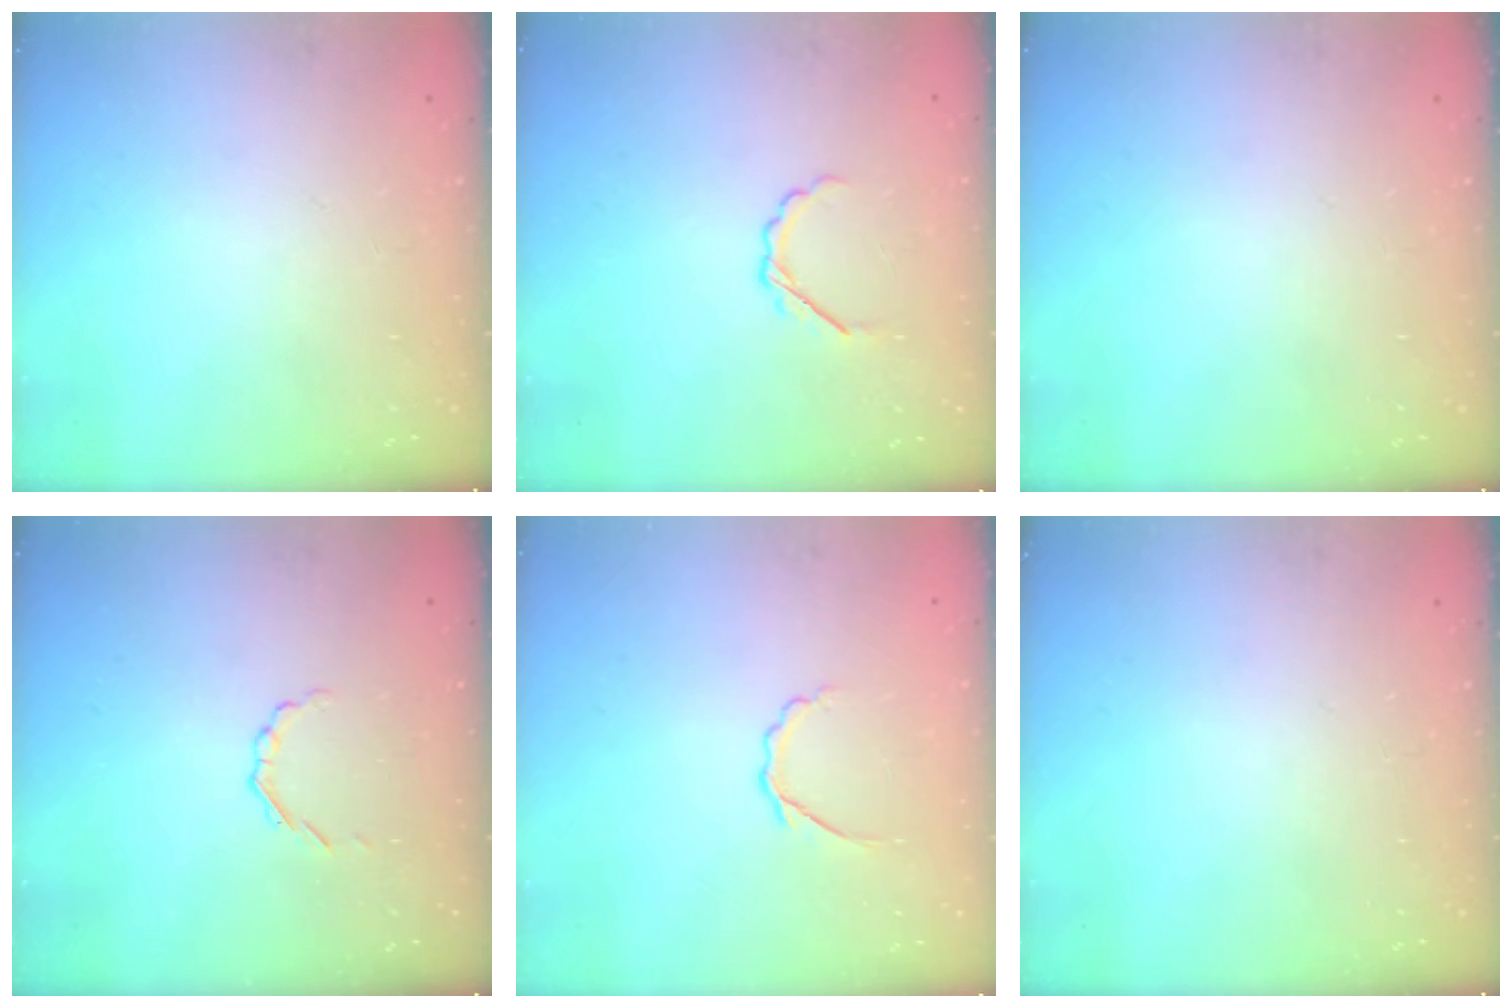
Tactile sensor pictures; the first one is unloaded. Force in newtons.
{"total": 2.9, "press": 2.7, "slide": 0.9}
{"total": 0.0}
{"total": 1.7, "press": 1.6, "slide": 0.6}
{"total": 2.9, "press": 2.7, "slide": 0.8}
{"total": 0.0}